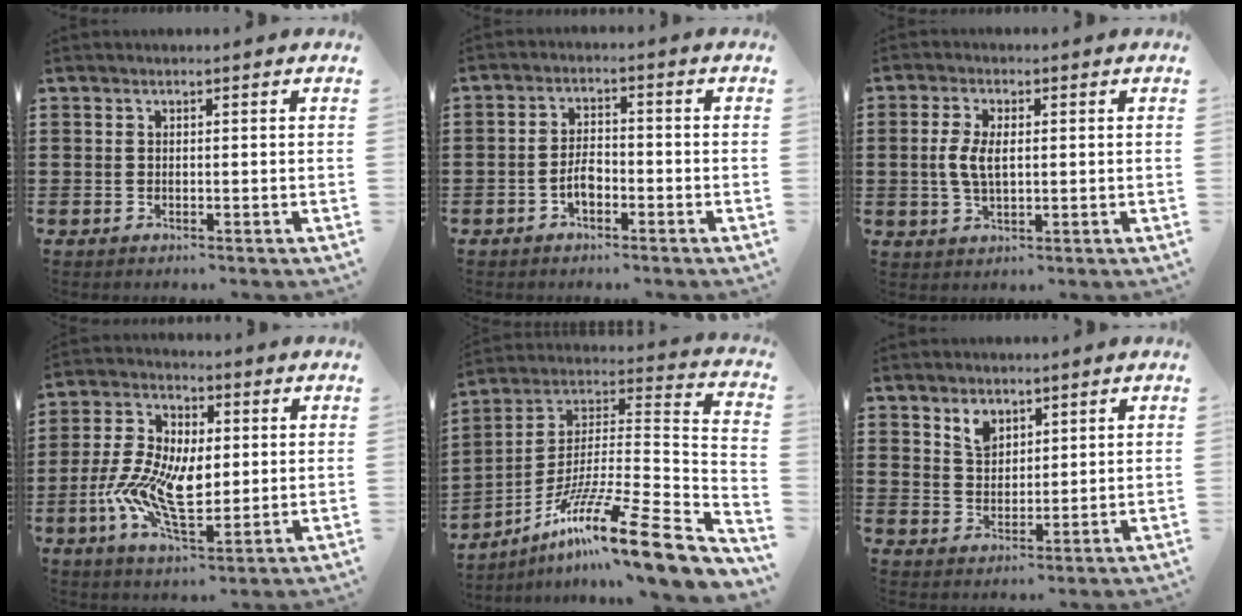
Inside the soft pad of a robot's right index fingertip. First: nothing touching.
{"total": 3.6, "force": [-1.6, 1.8, 2.6], "torque": [-0.061, 0.002, -0.035]}
{"total": 4.7, "force": [0.2, 2.3, 4.1], "torque": [-0.097, 0.002, -0.002]}
{"total": 11.1, "force": [-1.5, 6.0, 9.3], "torque": [-0.210, -0.001, -0.030]}
{"total": 15.9, "force": [-10.0, 1.5, 12.3], "torque": [-0.200, 0.002, -0.183]}
{"total": 3.9, "force": [2.7, 2.5, 1.2], "torque": [-0.026, 0.006, 0.049]}